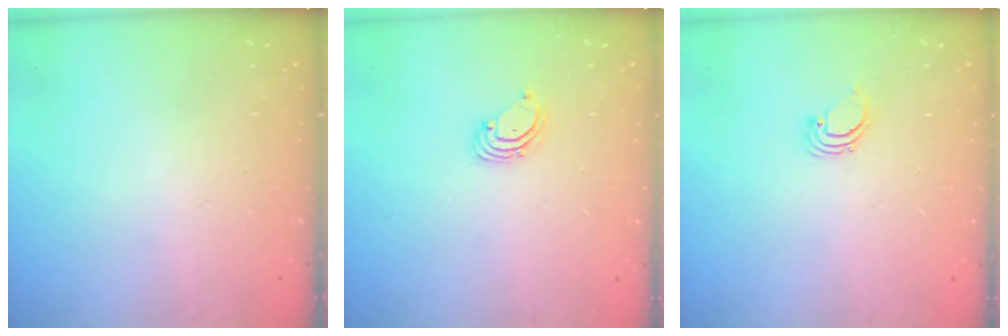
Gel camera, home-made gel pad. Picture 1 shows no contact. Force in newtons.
{"total": 1.6, "press": 1.6, "slide": 0.1}
{"total": 1.9, "press": 1.9, "slide": 0.1}